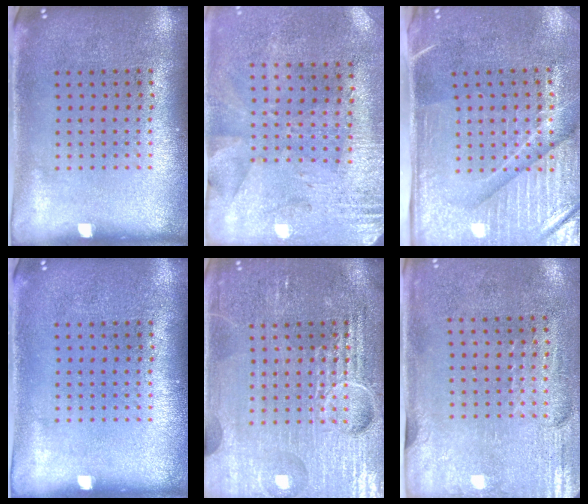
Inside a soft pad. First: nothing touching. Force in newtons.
{"total": 2.8, "press": 2.2, "slide": 1.6}
{"total": 4.5, "press": 3.9, "slide": 2.3}
{"total": 0.0}
{"total": 7.1, "press": 7.0, "slide": 0.8}
{"total": 2.9, "press": 2.5, "slide": 1.5}